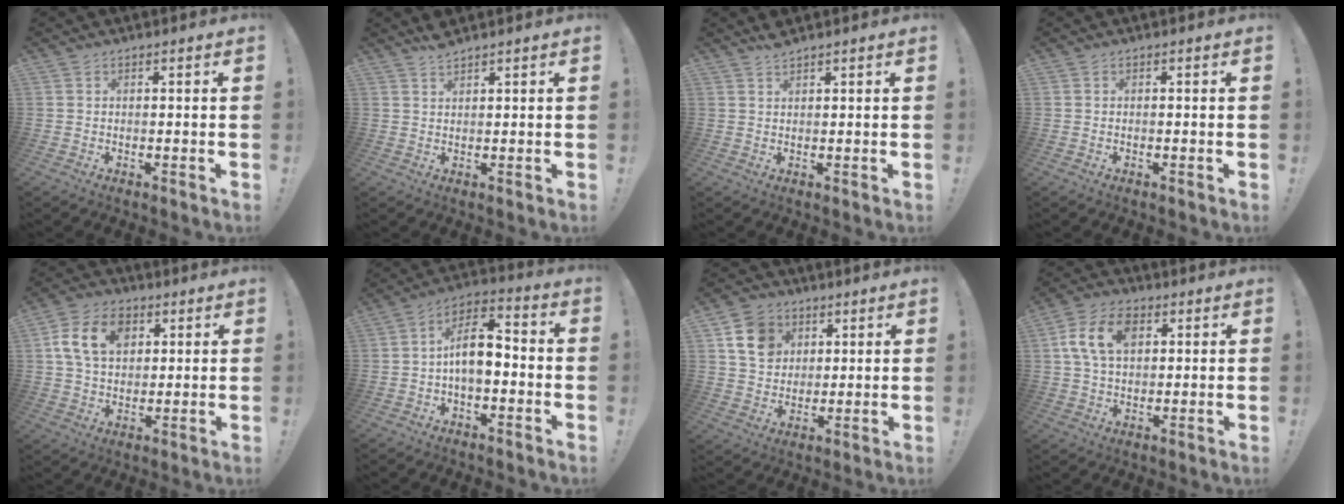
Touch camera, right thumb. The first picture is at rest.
{"total": 2.8, "force": [2.6, 0.5, 0.8], "torque": [-0.013, -0.013, 0.046]}
{"total": 2.3, "force": [2.1, 0.4, 0.7], "torque": [-0.008, -0.009, 0.037]}
{"total": 0.0}
{"total": 12.8, "force": [4.3, 9.3, 7.8], "torque": [-0.127, 0.002, 0.082]}
{"total": 10.3, "force": [-1.1, 5.7, 8.5], "torque": [-0.156, 0.015, -0.016]}
{"total": 12.2, "force": [4.9, 10.1, 4.9], "torque": [-0.073, -0.009, 0.101]}
{"total": 11.7, "force": [3.2, 7.8, 8.1], "torque": [-0.149, 0.011, 0.060]}